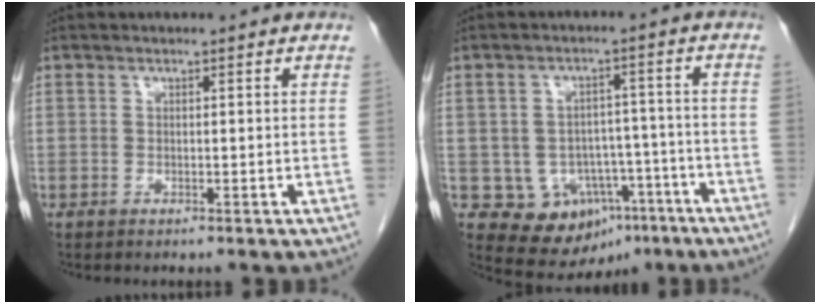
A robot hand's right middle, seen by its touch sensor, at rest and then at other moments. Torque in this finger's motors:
{"motor_torque": [0.03, -0.22, -0.03, 0.00]}